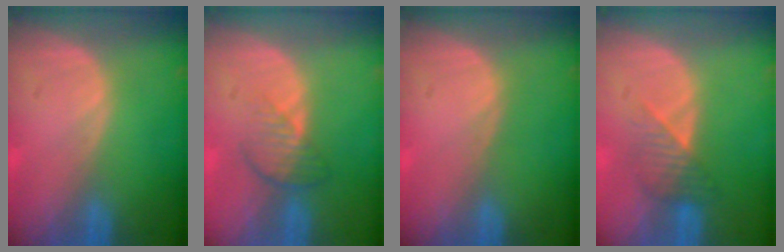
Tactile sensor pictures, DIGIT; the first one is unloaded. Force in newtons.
{"total": 3.7, "press": 3.2, "slide": 1.9}
{"total": 0.0}
{"total": 3.7, "press": 3.4, "slide": 1.3}